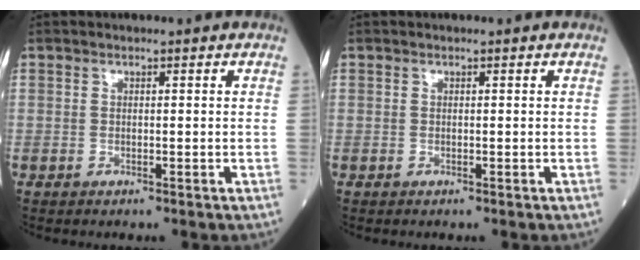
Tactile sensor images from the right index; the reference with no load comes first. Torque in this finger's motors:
{"motor_torque": [0.00, 0.00, 0.00, -0.01]}